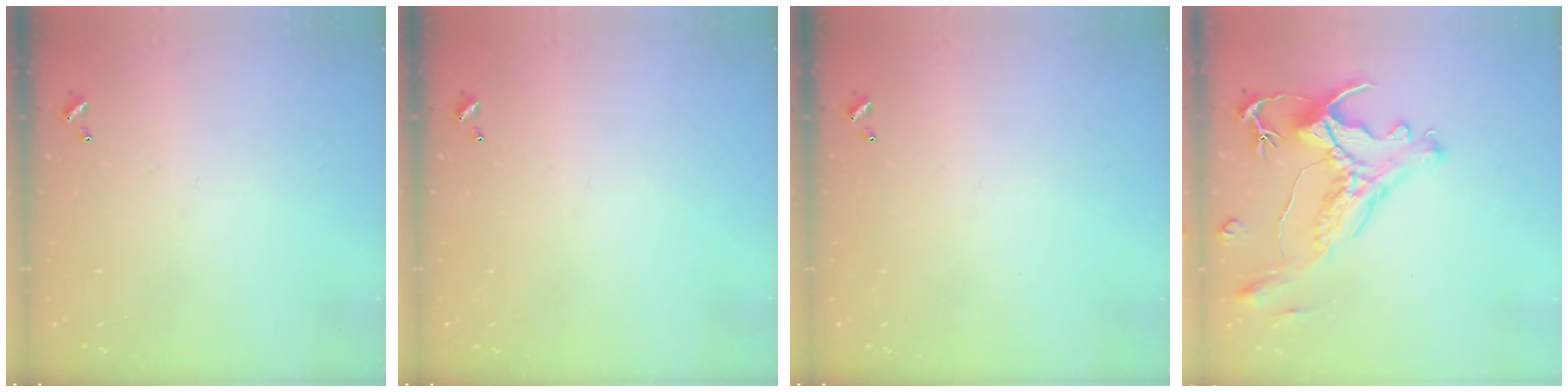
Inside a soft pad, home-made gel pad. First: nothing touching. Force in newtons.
{"total": 0.0}
{"total": 0.0}
{"total": 1.9, "press": 1.4, "slide": 1.2}